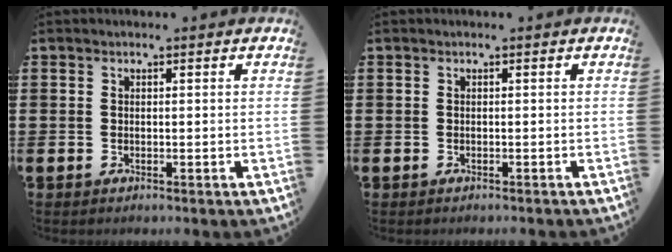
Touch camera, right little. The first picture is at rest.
{"total": 0.0}